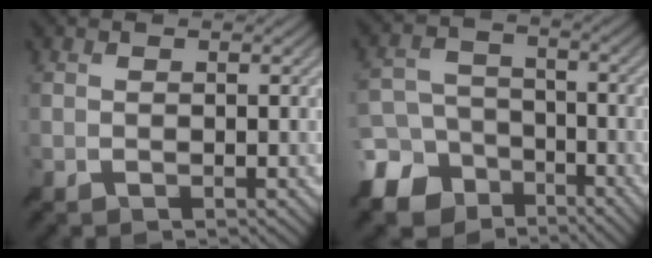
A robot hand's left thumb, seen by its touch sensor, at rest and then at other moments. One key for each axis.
{"total": 11.0, "fx": -6.7, "fy": 8.2, "fz": 3.2, "tx": -0.099, "ty": -0.025, "tz": -0.135}